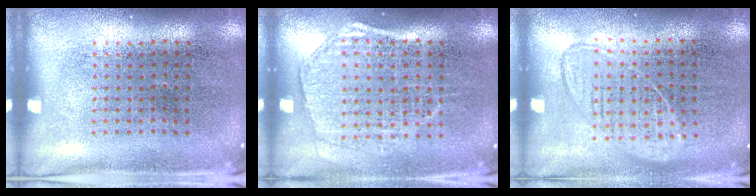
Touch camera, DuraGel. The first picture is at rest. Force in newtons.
{"total": 1.5, "press": 1.4, "slide": 0.6}
{"total": 0.9, "press": 0.8, "slide": 0.4}